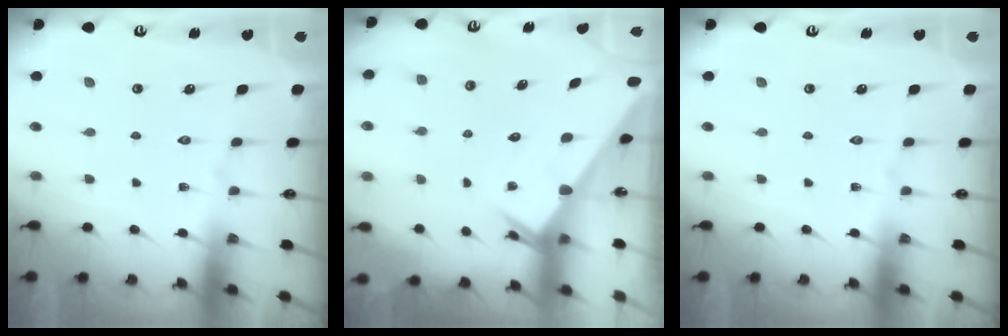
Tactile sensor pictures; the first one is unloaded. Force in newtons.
{"total": 2.0, "press": 2.0, "slide": 0.1}
{"total": 0.0}